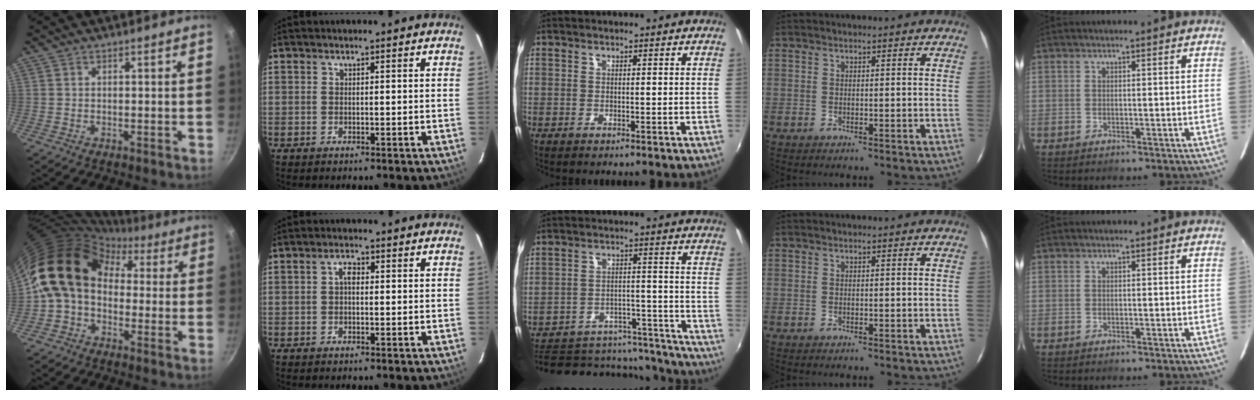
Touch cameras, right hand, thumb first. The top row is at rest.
{"thumb": {"total": 14.8, "force": [1.0, 11.6, 9.1], "torque": [-0.138, 0.042, -0.009]}, "index": {"total": 1.9, "force": [0.1, 1.1, 1.5], "torque": [-0.028, 0.009, 0.000]}, "middle": {"total": 19.0, "force": [-15.5, 9.0, 6.3], "torque": [-0.130, 0.033, -0.184]}}